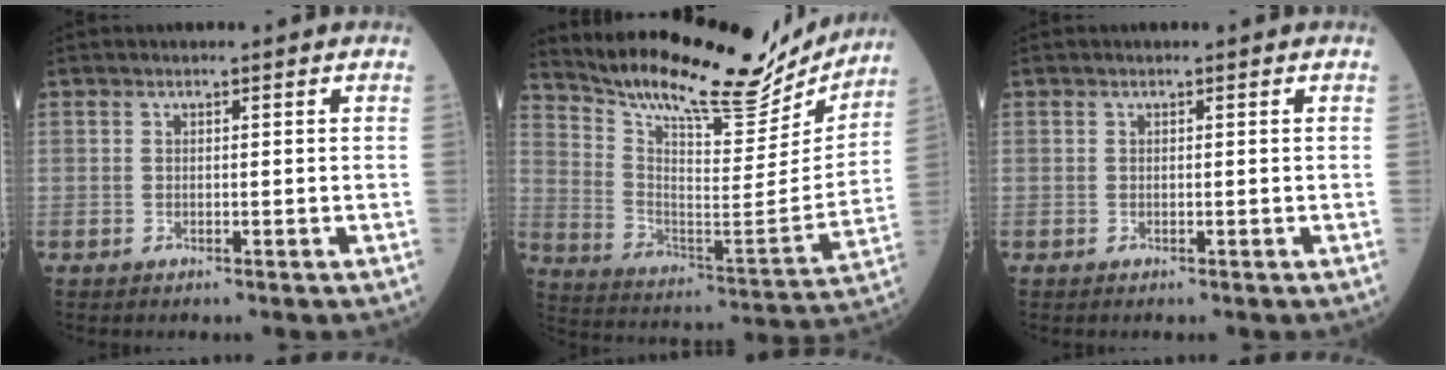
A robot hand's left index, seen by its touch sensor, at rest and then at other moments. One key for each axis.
{"total": 22.8, "fx": 20.5, "fy": 4.6, "fz": 8.9, "tx": -0.157, "ty": -0.038, "tz": 0.304}
{"total": 0.0}